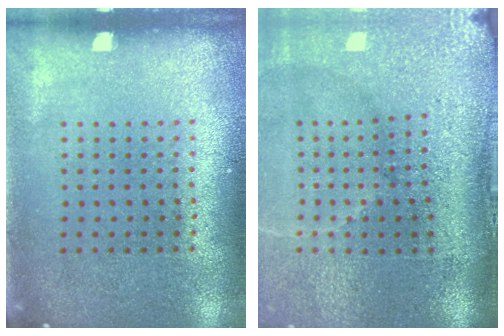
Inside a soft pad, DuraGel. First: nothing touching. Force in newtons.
{"total": 5.0, "press": 4.2, "slide": 2.7}